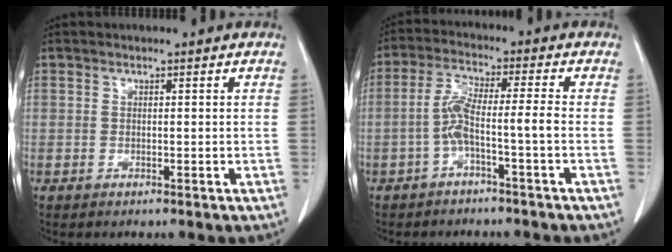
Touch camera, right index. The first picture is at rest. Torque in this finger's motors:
{"motor_torque": [0.81, -0.29, 0.49, 0.15]}